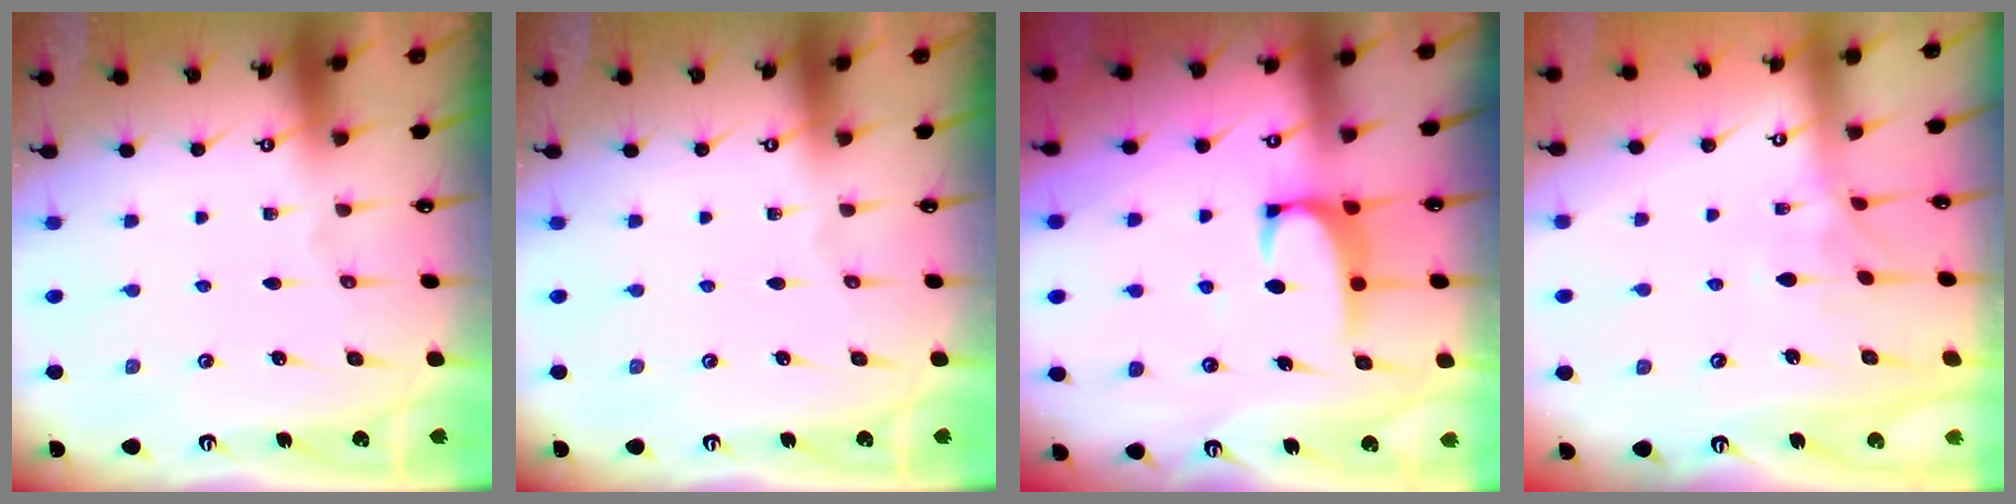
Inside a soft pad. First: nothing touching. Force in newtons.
{"total": 0.0}
{"total": 1.8, "press": 1.7, "slide": 0.6}
{"total": 2.0, "press": 1.8, "slide": 0.9}